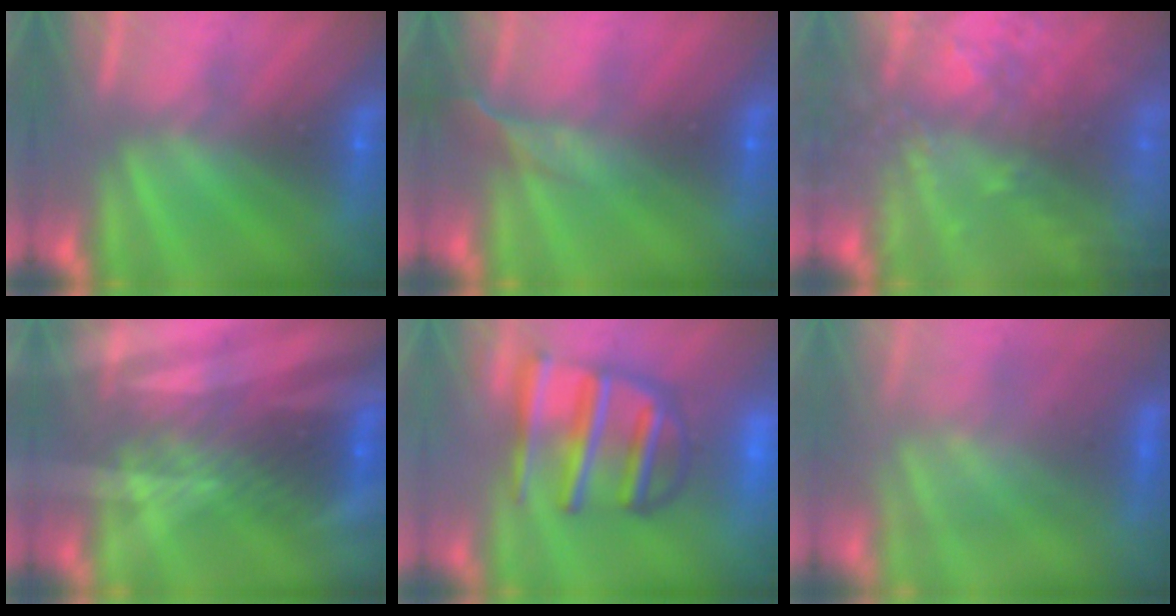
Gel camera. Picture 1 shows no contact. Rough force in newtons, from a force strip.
{"total": 2.6}
{"total": 8.5}
{"total": 3.1}
{"total": 6.3}
{"total": 4.7}